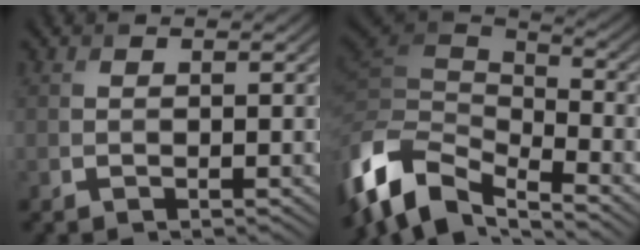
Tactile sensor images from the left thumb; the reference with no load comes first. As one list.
[{"total": 11.5, "force": [-6.6, 5.7, 7.5], "torque": [-0.185, -0.014, -0.124]}]